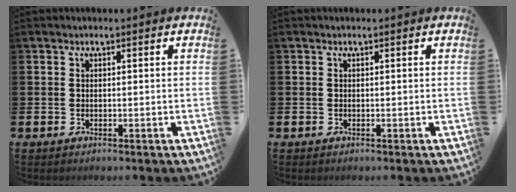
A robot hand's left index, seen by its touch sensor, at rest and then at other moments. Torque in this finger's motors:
{"motor_torque": [-0.02, 0.01, 0.04, 0.00]}